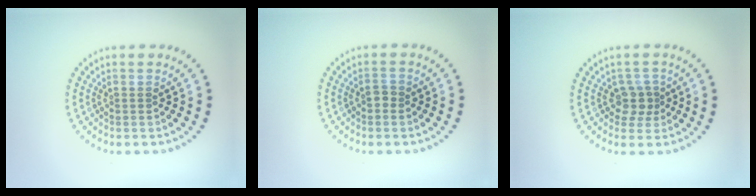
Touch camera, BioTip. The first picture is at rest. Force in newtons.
{"total": 0.8, "press": 0.8, "slide": 0.3}
{"total": 2.0, "press": 1.7, "slide": 1.2}